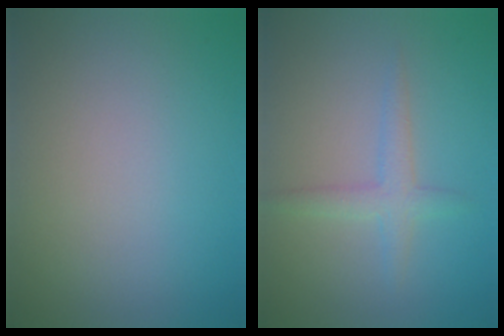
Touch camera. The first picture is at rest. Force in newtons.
{"total": 2.0, "press": 2.0, "slide": 0.1}